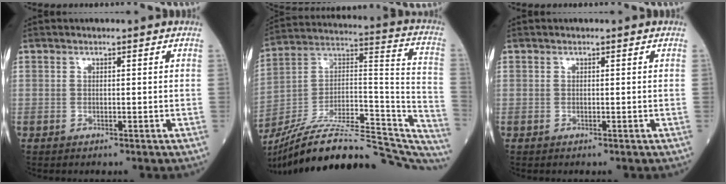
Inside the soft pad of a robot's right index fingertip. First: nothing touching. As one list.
[{"total": 33.4, "force": [-28.2, 7.7, 16.1], "torque": [-0.213, 0.010, -0.413]}, {"total": 0.0}]